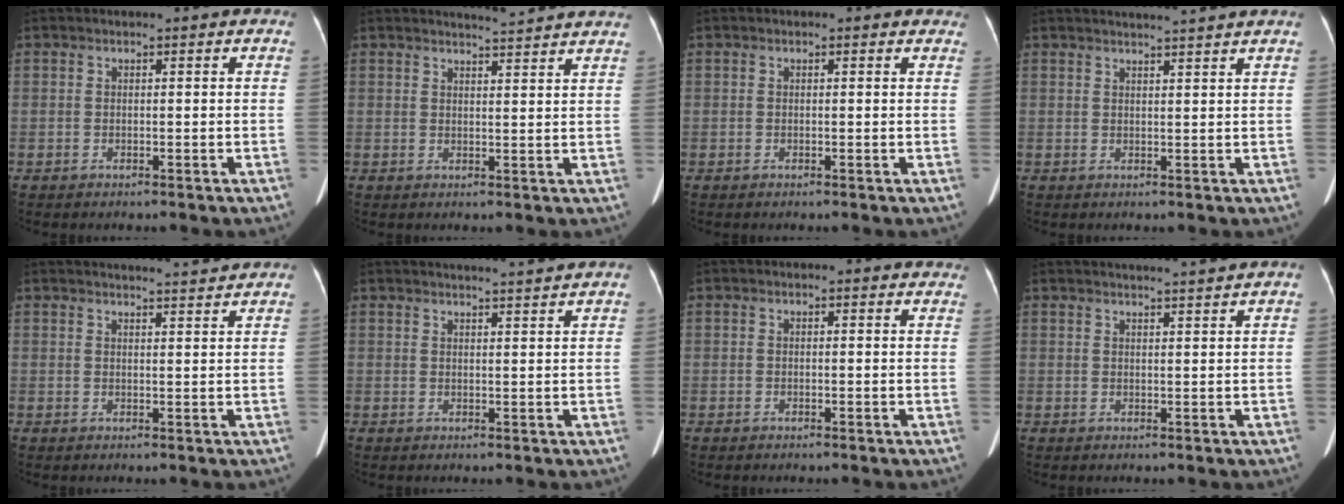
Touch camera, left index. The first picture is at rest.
{"total": 5.9, "force": [5.7, -0.6, 1.3], "torque": [-0.024, 0.004, 0.061]}
{"total": 0.6, "force": [0.4, 0.4, 0.1], "torque": [-0.002, -0.003, -0.006]}
{"total": 6.2, "force": [5.7, -1.2, 2.2], "torque": [-0.026, 0.011, 0.064]}
{"total": 6.2, "force": [6.0, -0.5, 1.3], "torque": [-0.020, 0.006, 0.070]}
{"total": 6.1, "force": [5.7, -1.2, 1.7], "torque": [-0.023, 0.004, 0.068]}
{"total": 1.5, "force": [1.3, 0.7, 0.2], "torque": [-0.002, -0.005, -0.004]}
{"total": 5.2, "force": [4.8, -1.2, 1.5], "torque": [-0.019, 0.005, 0.058]}